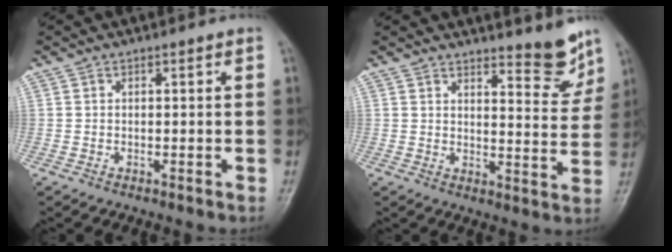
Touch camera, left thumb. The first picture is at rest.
{"total": 7.5, "force": [6.4, 1.6, 3.5], "torque": [-0.026, -0.061, 0.087]}